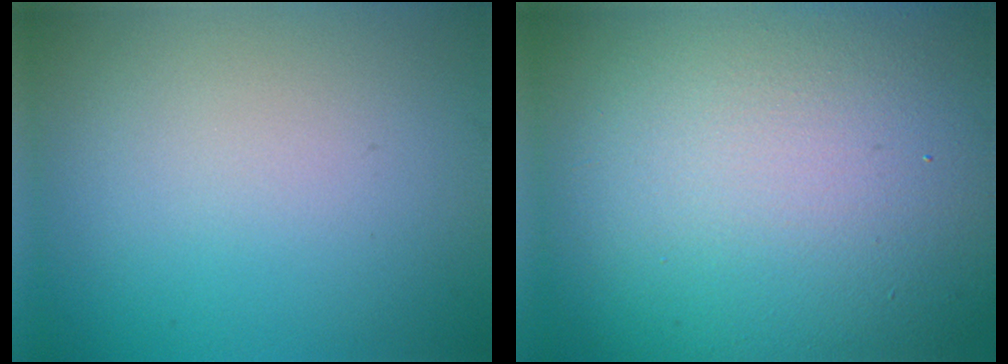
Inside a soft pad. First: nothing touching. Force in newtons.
{"total": 20.4, "press": 20.3, "slide": 1.5}